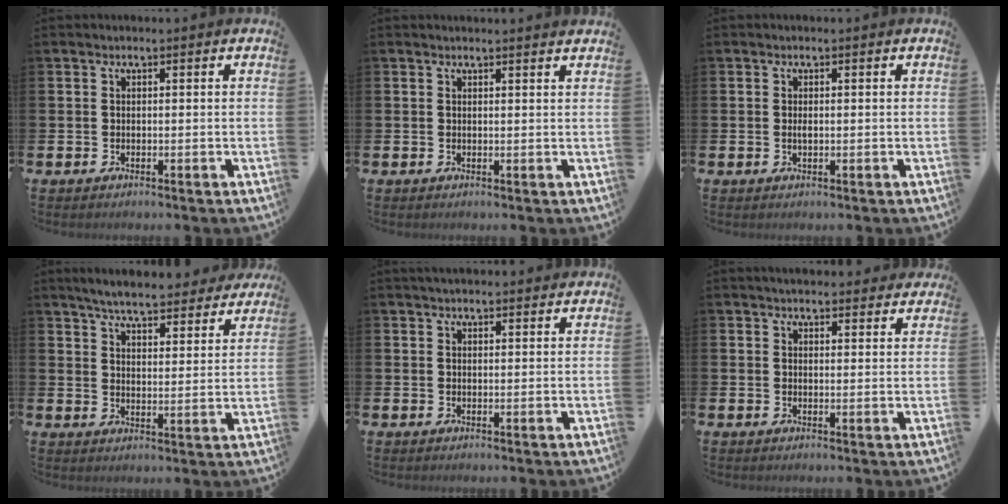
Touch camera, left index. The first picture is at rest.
{"total": 1.0, "force": [1.0, -0.1, 0.1], "torque": [0.011, -0.008, 0.016]}
{"total": 0.7, "force": [0.1, 0.3, 0.7], "torque": [-0.006, -0.002, 0.000]}
{"total": 6.1, "force": [5.9, 0.7, 1.4], "torque": [-0.034, -0.040, 0.099]}
{"total": 2.2, "force": [2.1, 0.4, 0.3], "torque": [0.002, -0.009, 0.036]}
{"total": 3.2, "force": [3.2, 0.5, 0.2], "torque": [0.006, -0.018, 0.055]}